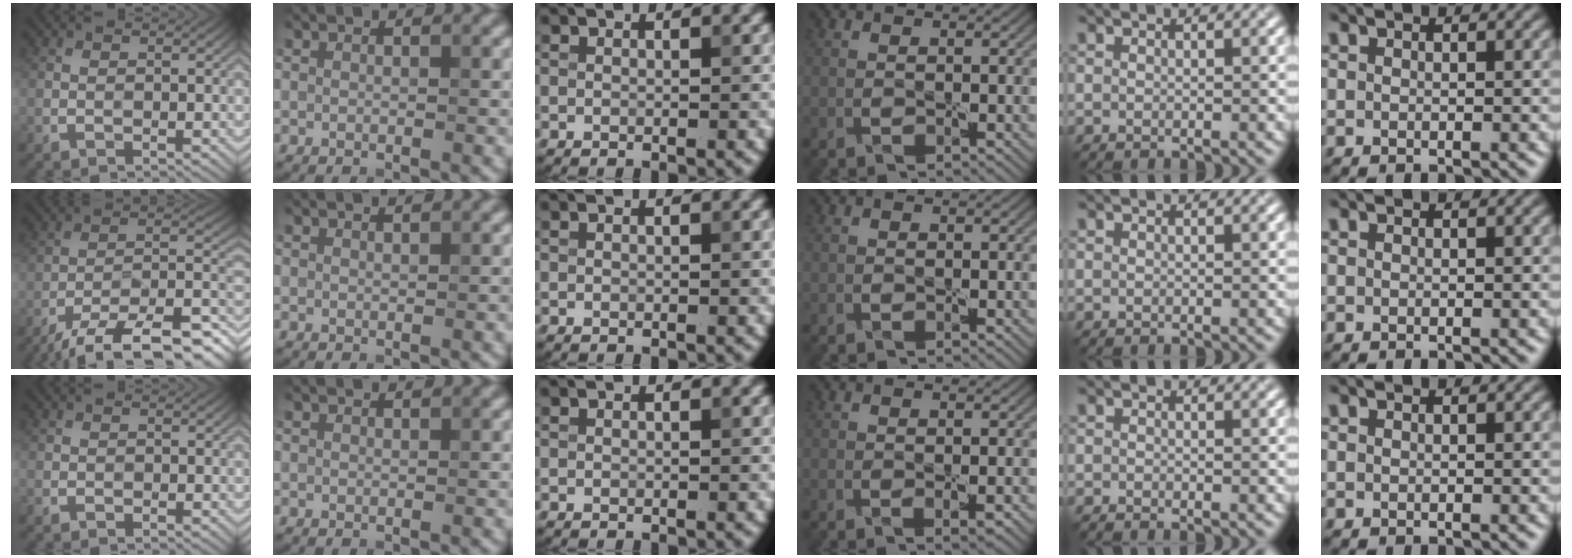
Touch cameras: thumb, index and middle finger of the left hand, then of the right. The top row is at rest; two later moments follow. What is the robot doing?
{"motion": "peel", "object": "cling film"}